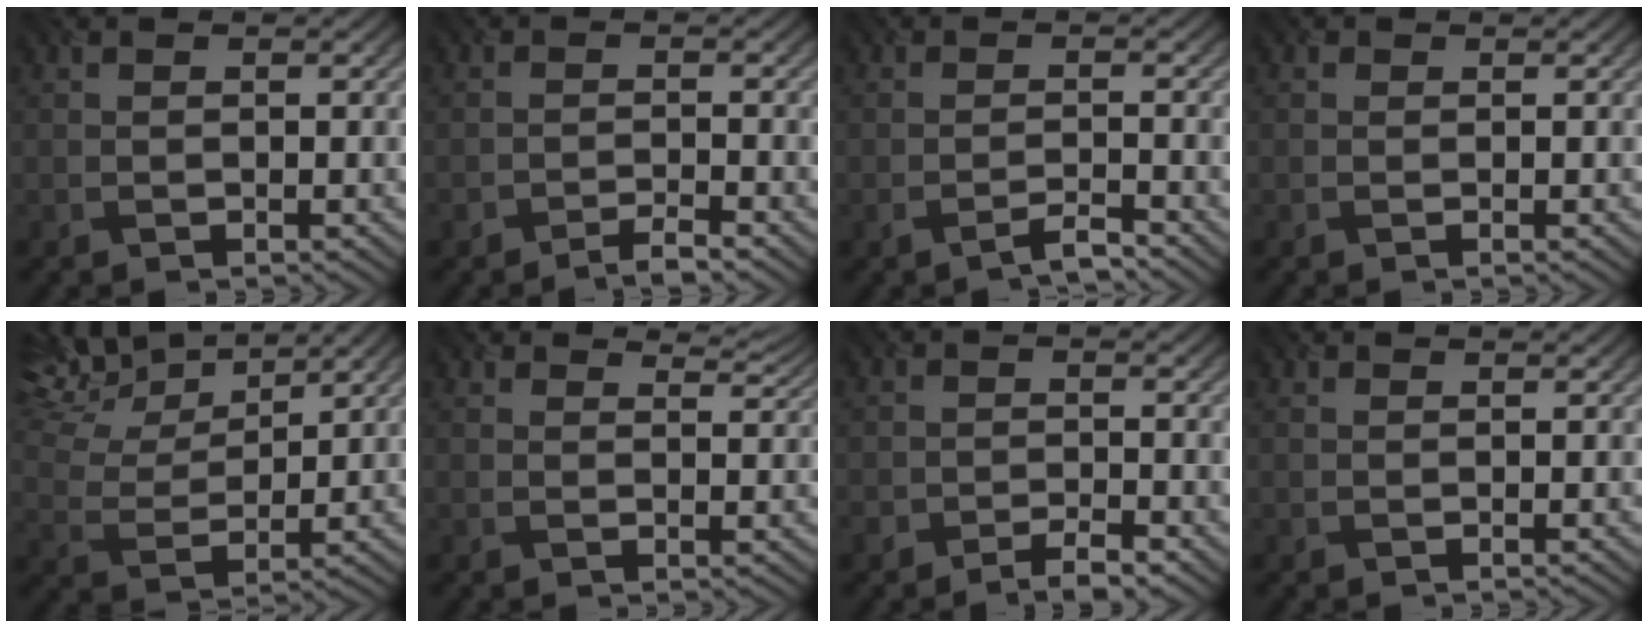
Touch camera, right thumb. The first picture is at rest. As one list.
[{"total": 1.7, "force": [-1.6, 0.0, 0.6], "torque": [-0.009, 0.002, -0.035]}, {"total": 1.8, "force": [-1.5, -0.1, 0.9], "torque": [-0.018, 0.003, -0.036]}, {"total": 0.6, "force": [0.4, 0.0, -0.5], "torque": [0.007, -0.005, 0.004]}, {"total": 11.2, "force": [9.3, 2.8, 5.6], "torque": [-0.158, 0.019, 0.149]}, {"total": 3.4, "force": [3.1, 1.2, 1.0], "torque": [-0.023, -0.007, 0.041]}, {"total": 2.6, "force": [-2.2, 0.8, 1.2], "torque": [-0.018, -0.001, -0.044]}, {"total": 0.8, "force": [0.4, -0.4, -0.6], "torque": [0.008, -0.001, 0.005]}]